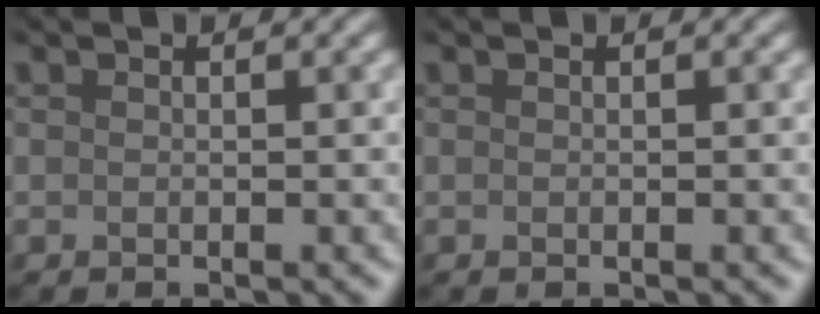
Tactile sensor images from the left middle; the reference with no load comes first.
{"total": 0.0}